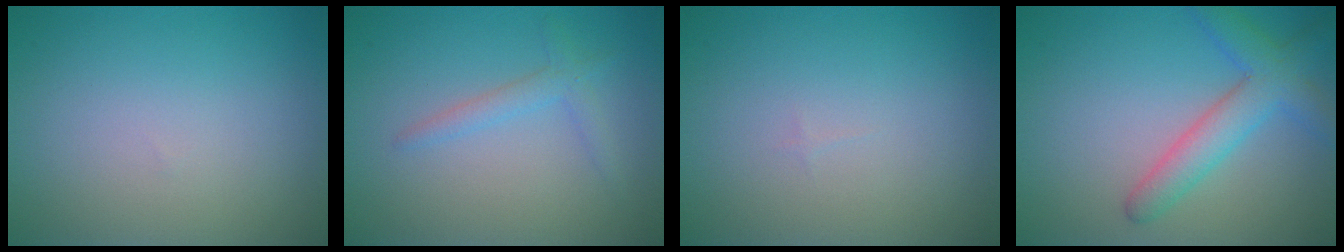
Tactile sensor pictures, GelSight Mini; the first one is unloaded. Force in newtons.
{"total": 1.6, "press": 1.6, "slide": 0.1}
{"total": 0.0}
{"total": 4.2, "press": 4.2, "slide": 0.2}